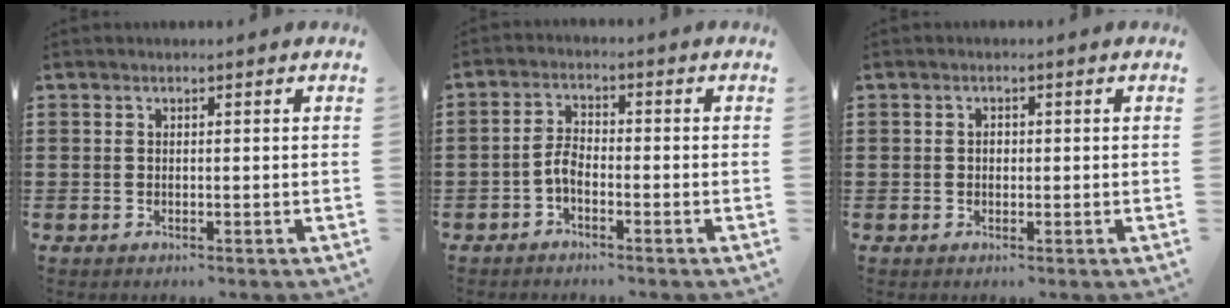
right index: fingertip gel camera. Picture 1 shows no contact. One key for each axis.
{"total": 3.2, "fx": -1.8, "fy": 1.4, "fz": 2.2, "tx": -0.058, "ty": 0.003, "tz": -0.041}
{"total": 0.8, "fx": -0.1, "fy": 0.6, "fz": 0.6, "tx": -0.013, "ty": 0.002, "tz": -0.003}